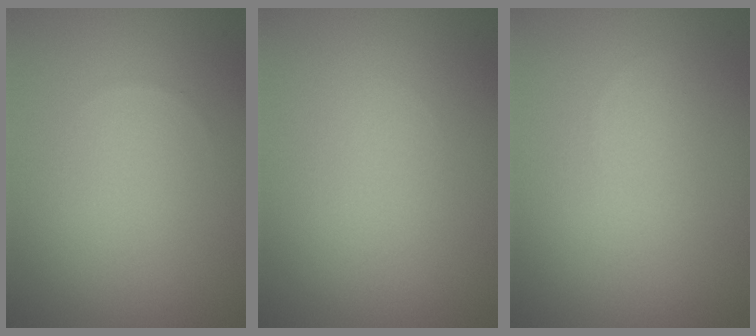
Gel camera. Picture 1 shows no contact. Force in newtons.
{"total": 0.0}
{"total": 0.0}